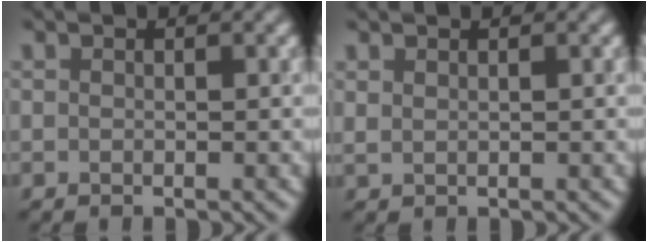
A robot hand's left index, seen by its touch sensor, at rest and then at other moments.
{"total": 0.7, "force": [0.6, 0.3, 0.4], "torque": [-0.010, 0.000, 0.014]}